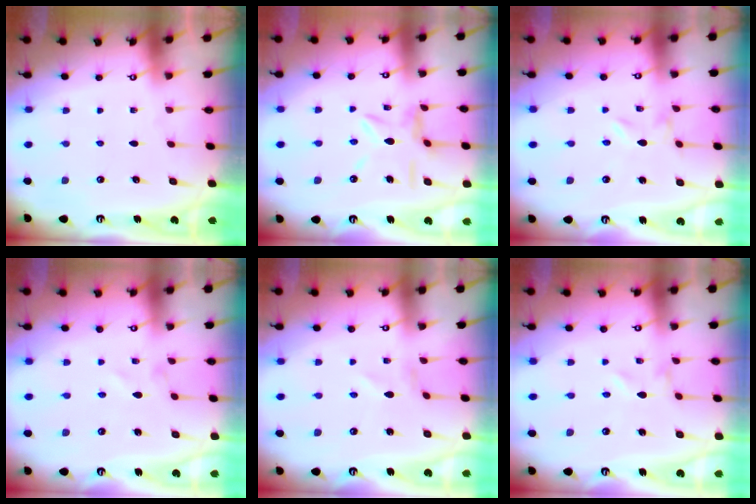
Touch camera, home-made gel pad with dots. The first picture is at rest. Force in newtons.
{"total": 9.9, "press": 9.8, "slide": 0.9}
{"total": 0.0}
{"total": 0.0}
{"total": 0.0}
{"total": 0.0}